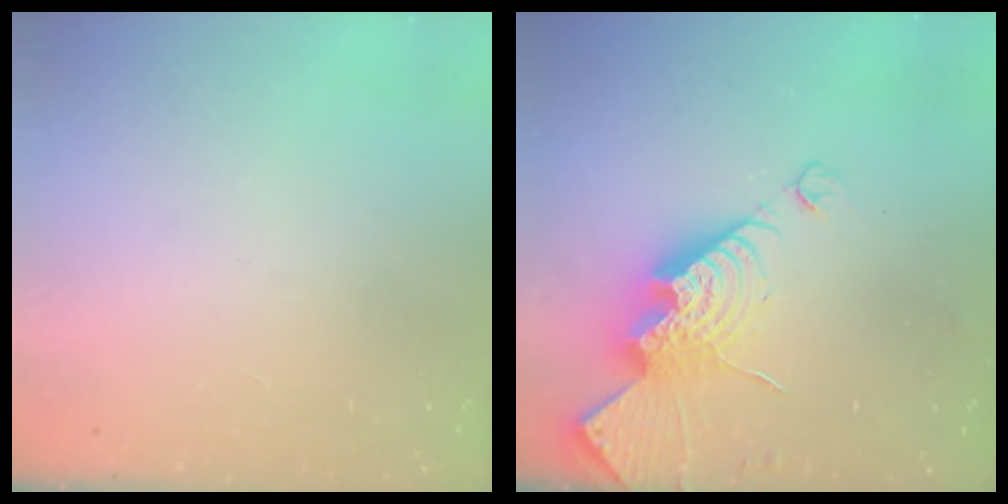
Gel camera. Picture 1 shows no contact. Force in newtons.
{"total": 14.6, "press": 14.6, "slide": 1.1}